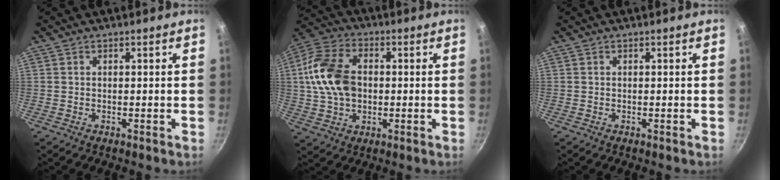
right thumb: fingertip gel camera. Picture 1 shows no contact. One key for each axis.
{"total": 14.7, "fx": 0.9, "fy": 10.2, "fz": 10.5, "tx": -0.190, "ty": 0.020, "tz": 0.006}
{"total": 0.0}